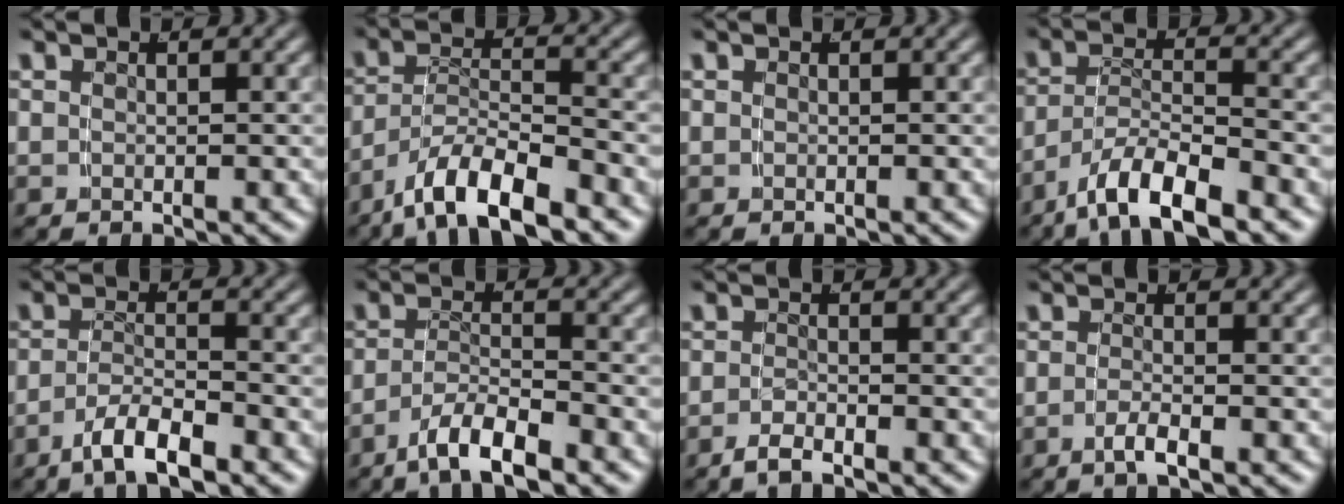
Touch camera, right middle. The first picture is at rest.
{"total": 6.4, "force": [-4.5, 2.6, 3.8], "torque": [-0.062, -0.006, -0.077]}
{"total": 0.0}
{"total": 5.8, "force": [-3.9, 2.2, 3.7], "torque": [-0.063, -0.005, -0.069]}
{"total": 3.7, "force": [-2.7, 0.8, 2.4], "torque": [-0.042, -0.005, -0.049]}
{"total": 4.2, "force": [-3.1, 1.2, 2.6], "torque": [-0.043, -0.004, -0.055]}
{"total": 2.1, "force": [-1.9, 0.2, 0.8], "torque": [-0.021, -0.003, -0.036]}
{"total": 1.9, "force": [-1.5, -0.2, 1.2], "torque": [-0.027, -0.004, -0.028]}